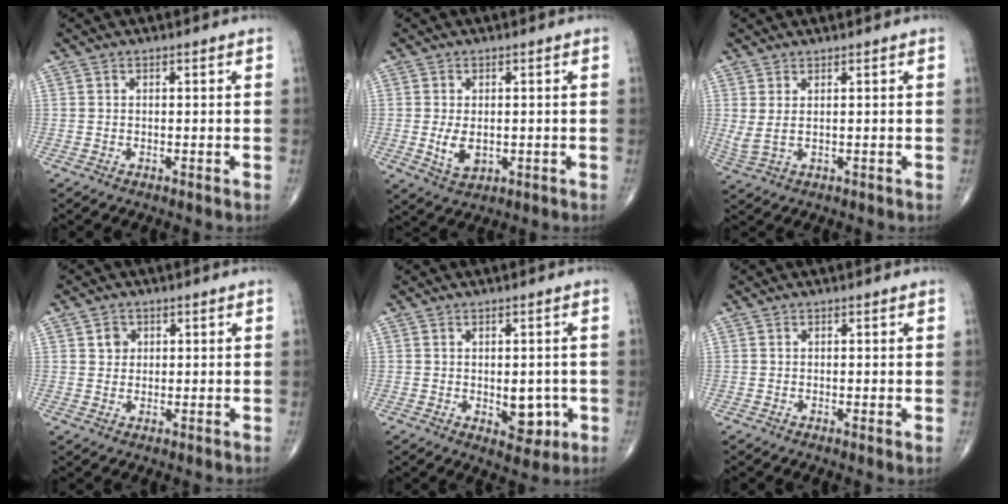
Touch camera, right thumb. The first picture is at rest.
{"total": 4.6, "force": [-0.4, 2.9, 3.5], "torque": [-0.057, -0.008, 0.002]}
{"total": 3.1, "force": [0.8, 1.0, 2.8], "torque": [-0.078, 0.001, 0.024]}
{"total": 2.6, "force": [0.9, 2.3, 0.9], "torque": [-0.001, -0.004, 0.012]}
{"total": 5.8, "force": [-1.0, 3.5, 4.5], "torque": [-0.028, -0.005, -0.004]}
{"total": 0.8, "force": [-0.1, 0.1, 0.8], "torque": [-0.013, -0.004, -0.004]}